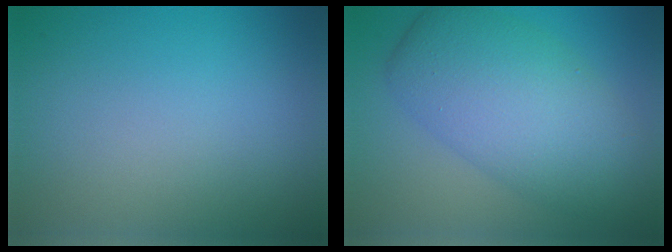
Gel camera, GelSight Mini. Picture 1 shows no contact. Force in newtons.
{"total": 8.3, "press": 8.3, "slide": 0.4}